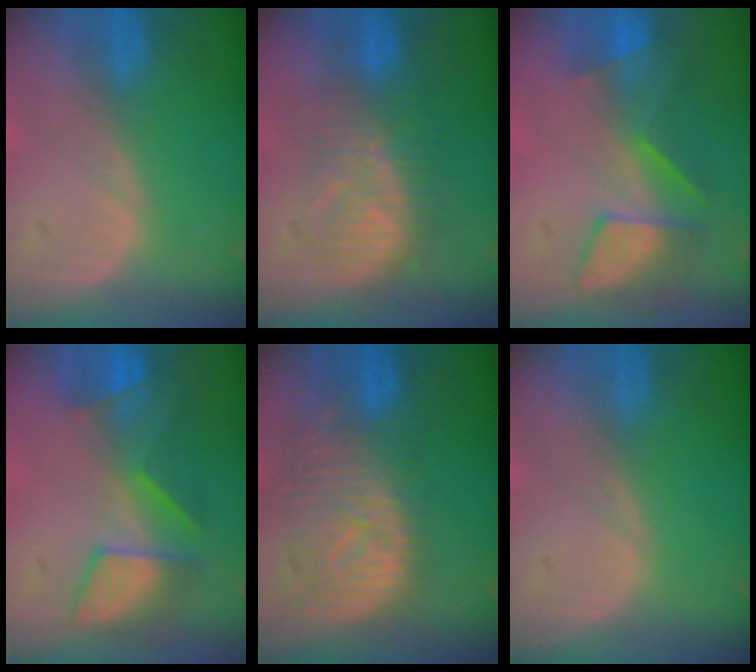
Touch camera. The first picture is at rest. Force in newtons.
{"total": 8.0, "press": 7.8, "slide": 1.6}
{"total": 8.0, "press": 7.2, "slide": 3.5}
{"total": 7.8, "press": 7.6, "slide": 1.9}
{"total": 10.8, "press": 9.6, "slide": 5.0}
{"total": 0.0}